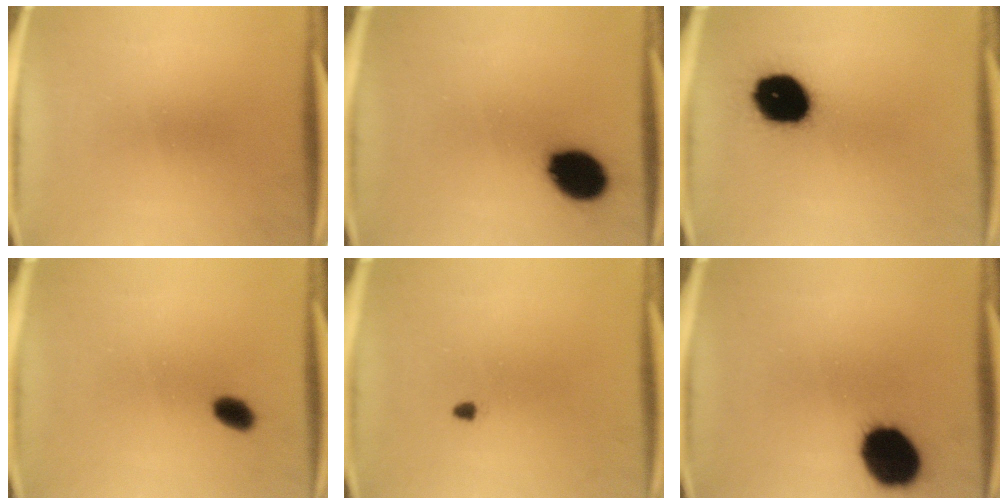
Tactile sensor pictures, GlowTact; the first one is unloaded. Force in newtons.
{"total": 12.2}
{"total": 16.3}
{"total": 3.5}
{"total": 0.8}
{"total": 15.8}